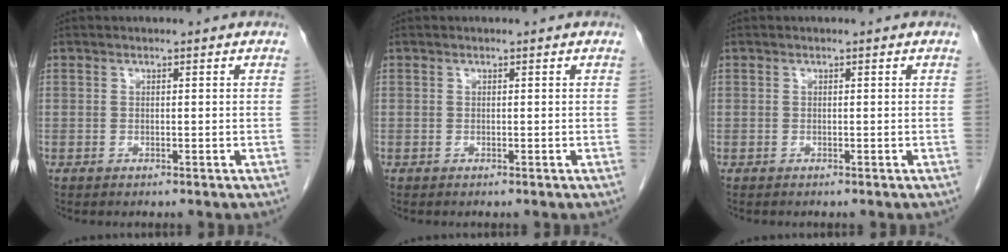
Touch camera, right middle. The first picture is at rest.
{"total": 0.0}
{"total": 0.0}